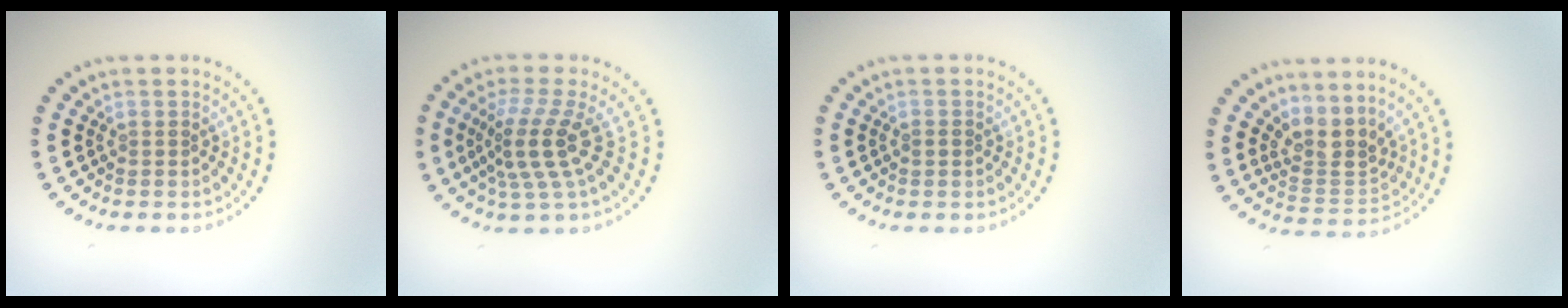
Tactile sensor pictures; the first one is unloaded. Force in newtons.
{"total": 4.2, "press": 2.9, "slide": 3.0}
{"total": 0.8, "press": 0.8, "slide": 0.1}
{"total": 3.3, "press": 2.5, "slide": 2.2}